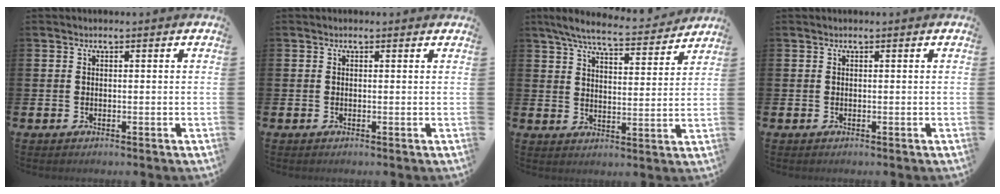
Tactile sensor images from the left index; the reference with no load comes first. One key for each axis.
{"total": 0.0}
{"total": 6.9, "fx": 6.4, "fy": 1.0, "fz": 2.4, "tx": -0.069, "ty": -0.038, "tz": 0.110}
{"total": 0.0}